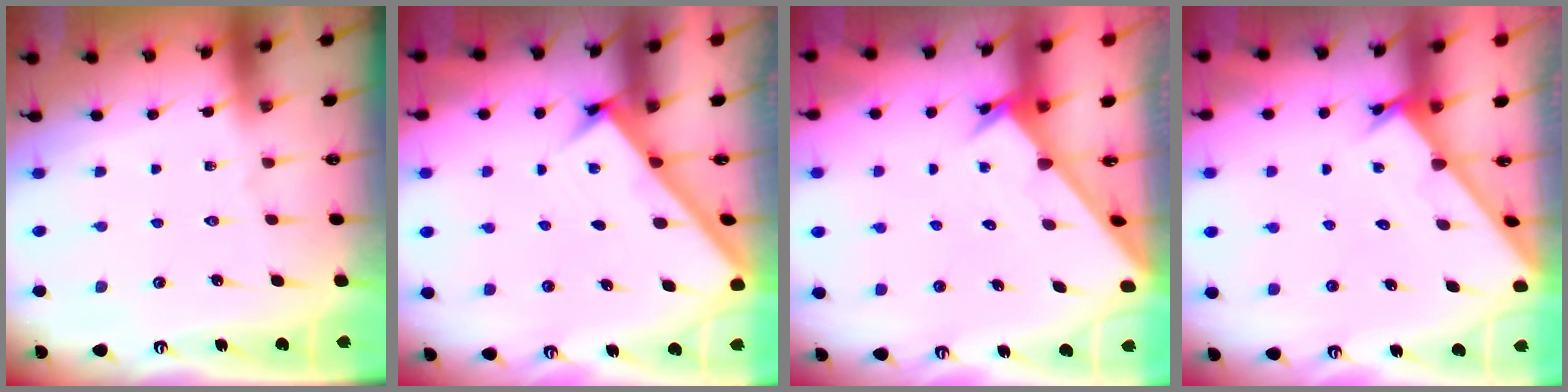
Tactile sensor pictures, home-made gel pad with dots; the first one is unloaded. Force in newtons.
{"total": 2.4, "press": 2.4, "slide": 0.2}
{"total": 2.4, "press": 2.4, "slide": 0.2}
{"total": 3.5, "press": 3.5, "slide": 0.4}